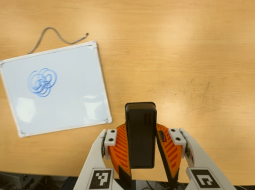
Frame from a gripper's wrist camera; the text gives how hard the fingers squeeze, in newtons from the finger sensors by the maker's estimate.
{"total": 6.1, "left": 5.4, "right": 6.7}